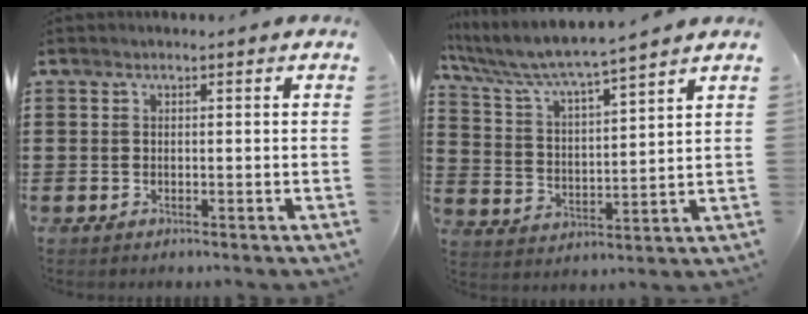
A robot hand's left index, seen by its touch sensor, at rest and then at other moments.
{"total": 5.7, "force": [5.1, -0.2, 2.4], "torque": [-0.072, -0.034, 0.081]}